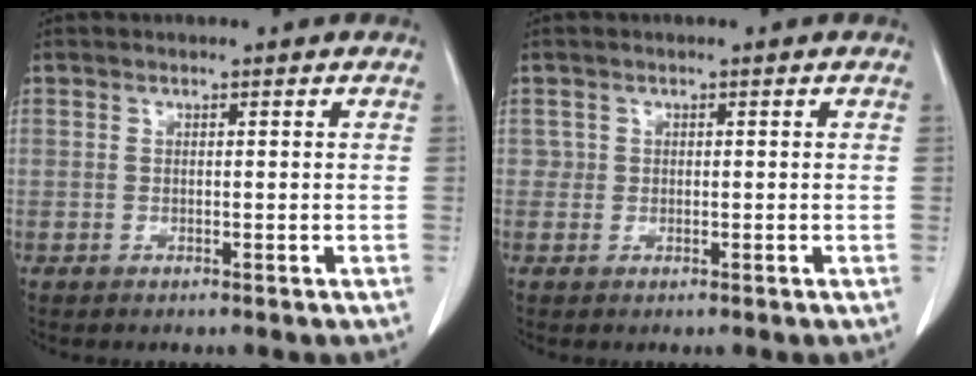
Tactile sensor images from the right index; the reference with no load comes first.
{"total": 0.9, "force": [0.2, 0.9, -0.1], "torque": [0.013, 0.005, -0.002]}